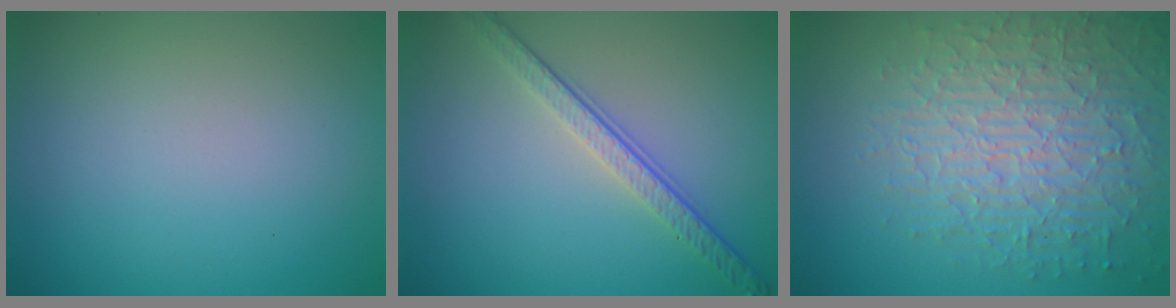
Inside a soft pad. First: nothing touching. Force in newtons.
{"total": 3.9, "press": 2.8, "slide": 2.7}
{"total": 7.5, "press": 5.4, "slide": 5.1}